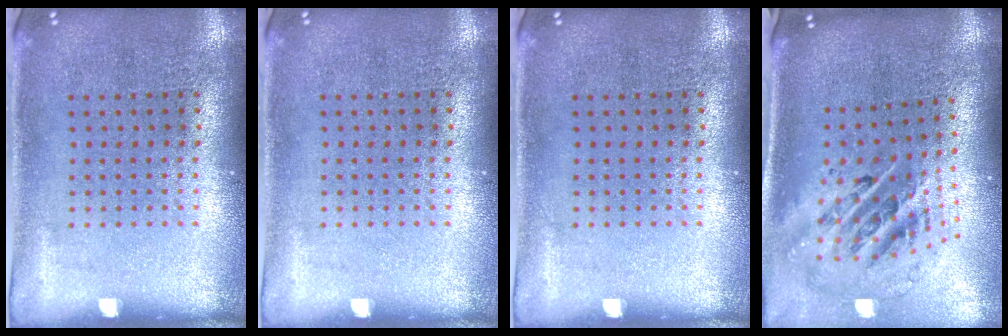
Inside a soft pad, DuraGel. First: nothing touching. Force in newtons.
{"total": 0.0}
{"total": 0.0}
{"total": 2.6, "press": 1.8, "slide": 1.9}